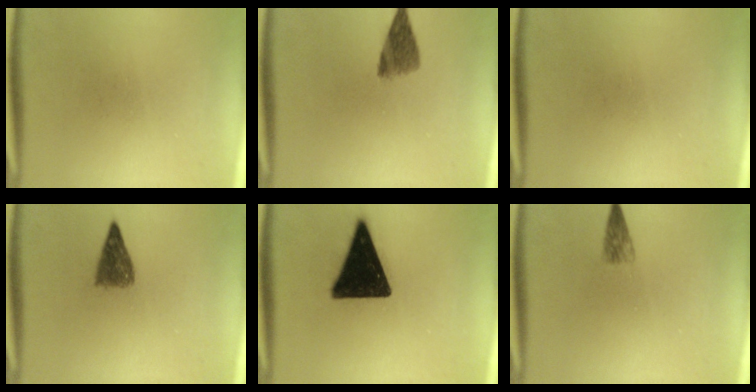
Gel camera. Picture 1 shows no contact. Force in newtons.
{"total": 4.3}
{"total": 0.0}
{"total": 4.0}
{"total": 17.2}
{"total": 2.0}